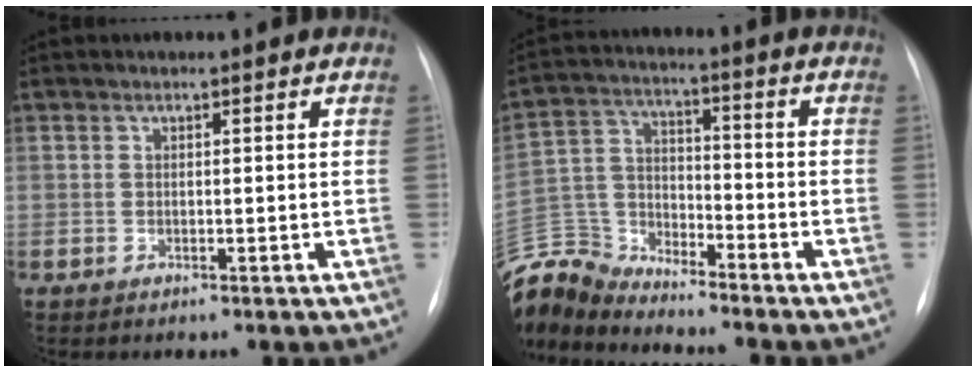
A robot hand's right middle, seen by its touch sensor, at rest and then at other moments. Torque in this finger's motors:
{"motor_torque": [1.05, -1.09, 0.12, 0.01]}